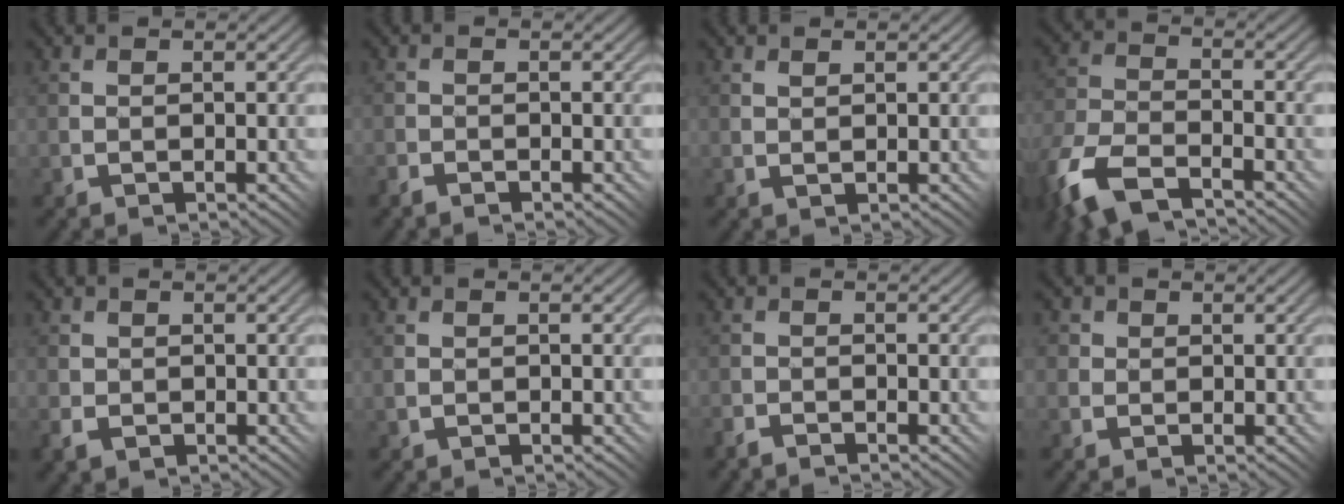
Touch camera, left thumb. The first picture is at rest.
{"total": 1.5, "force": [-1.3, 0.6, 0.3], "torque": [-0.009, 0.000, -0.033]}
{"total": 0.9, "force": [0.8, 0.0, 0.5], "torque": [-0.008, 0.003, 0.017]}
{"total": 10.0, "force": [-7.0, 4.4, 5.5], "torque": [-0.137, -0.016, -0.144]}
{"total": 2.1, "force": [-0.5, 1.8, 0.8], "torque": [-0.023, -0.003, -0.013]}
{"total": 1.2, "force": [-0.1, 1.0, 0.8], "torque": [-0.017, 0.003, 0.005]}
{"total": 1.7, "force": [-1.6, 0.4, 0.3], "torque": [-0.009, 0.002, -0.039]}
{"total": 3.9, "force": [1.3, 3.5, 0.9], "torque": [-0.022, 0.016, 0.007]}